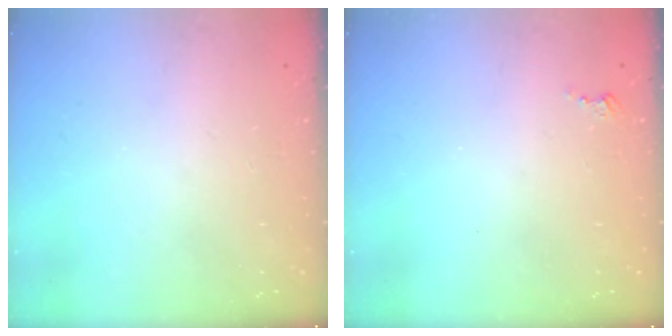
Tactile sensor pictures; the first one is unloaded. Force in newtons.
{"total": 2.4, "press": 2.4, "slide": 0.4}